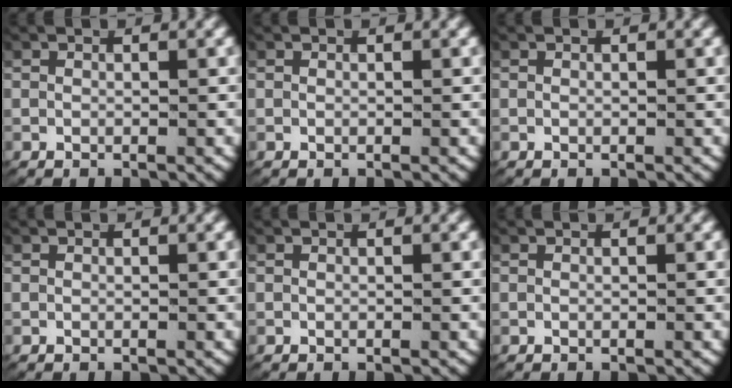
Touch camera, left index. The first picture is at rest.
{"total": 0.0}
{"total": 0.0}
{"total": 0.0}
{"total": 0.0}
{"total": 0.0}